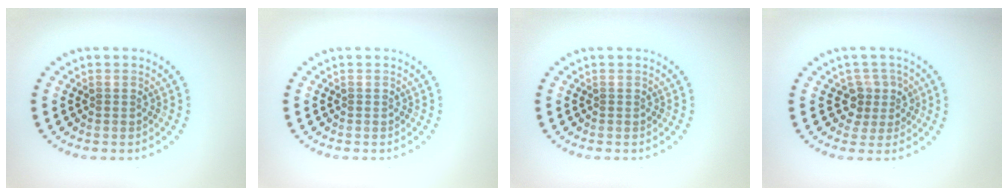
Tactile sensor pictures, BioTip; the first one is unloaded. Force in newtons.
{"total": 0.0}
{"total": 0.0}
{"total": 2.5, "press": 1.9, "slide": 1.6}